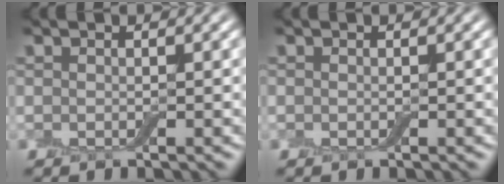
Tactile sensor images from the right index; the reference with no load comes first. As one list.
[{"total": 0.0}]